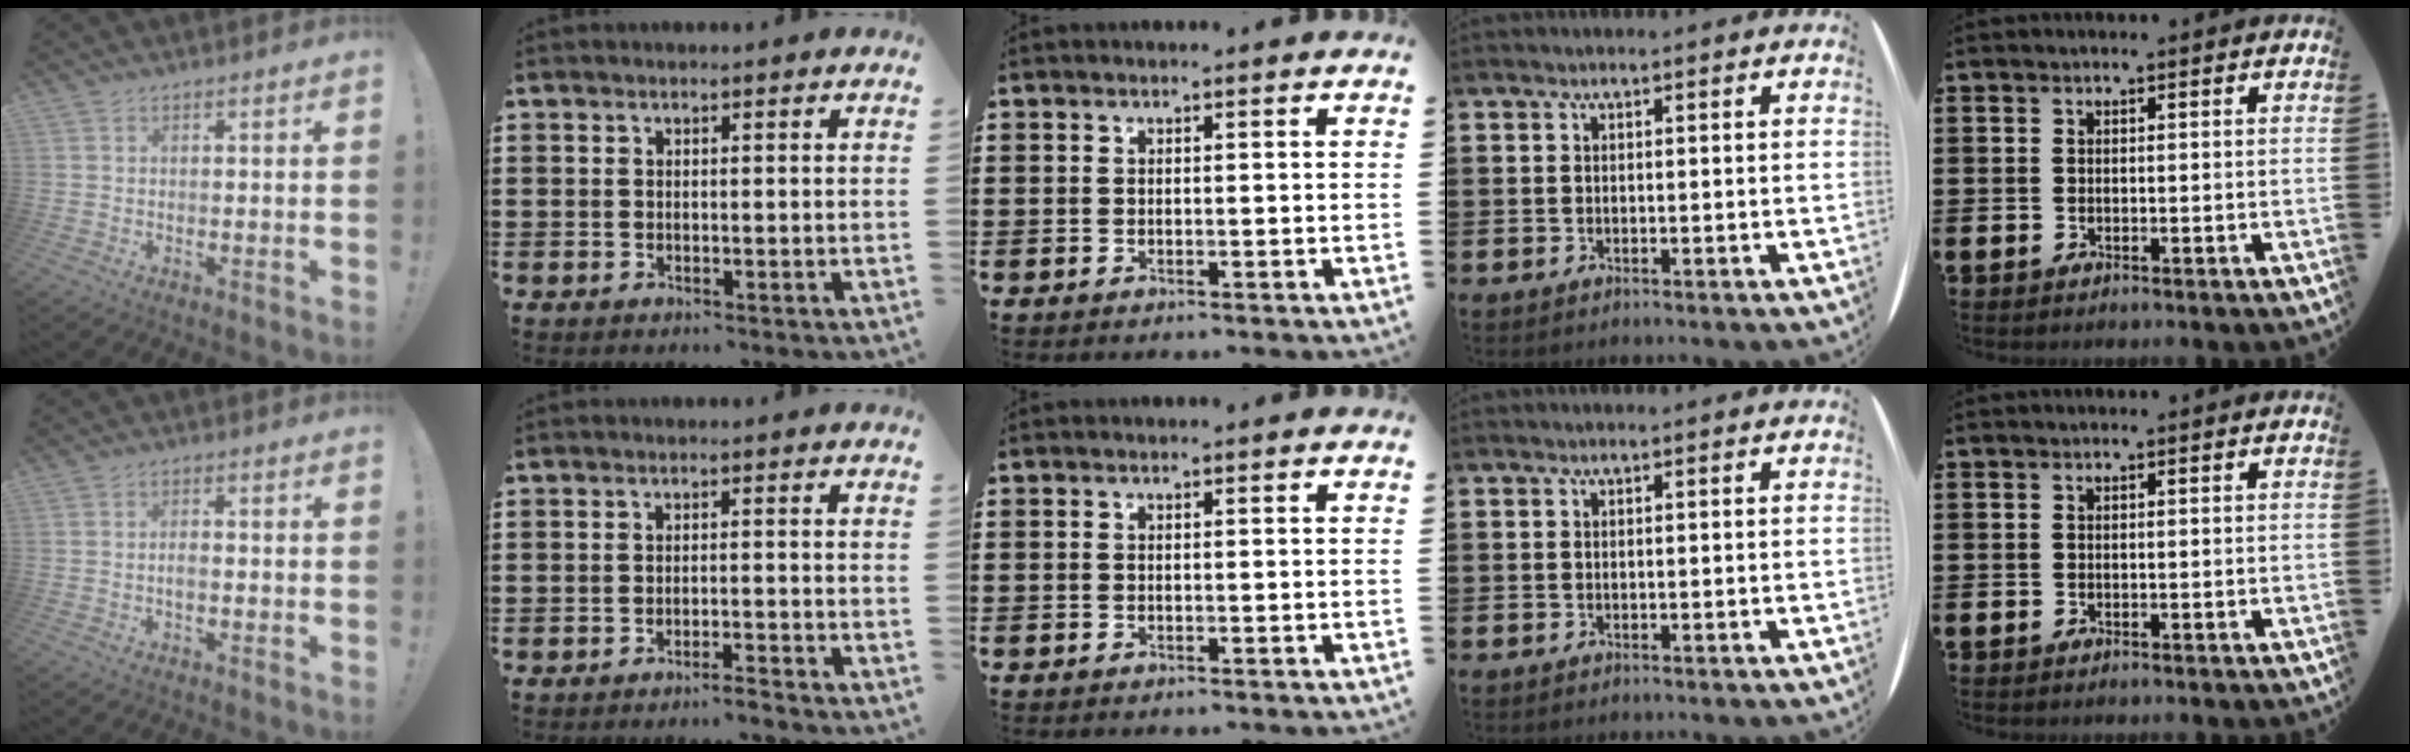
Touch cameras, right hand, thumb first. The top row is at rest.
{"thumb": {"total": 2.1, "force": [-0.8, 0.9, 1.7], "torque": [-0.032, 0.004, -0.015]}, "index": {"total": 1.6, "force": [-1.5, -0.2, 0.6], "torque": [-0.010, 0.002, -0.028]}}